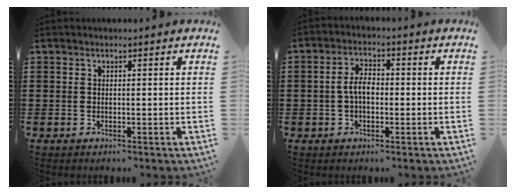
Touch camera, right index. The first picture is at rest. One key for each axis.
{"total": 4.2, "fx": -0.5, "fy": 2.2, "fz": 3.6, "tx": -0.081, "ty": 0.002, "tz": -0.014}